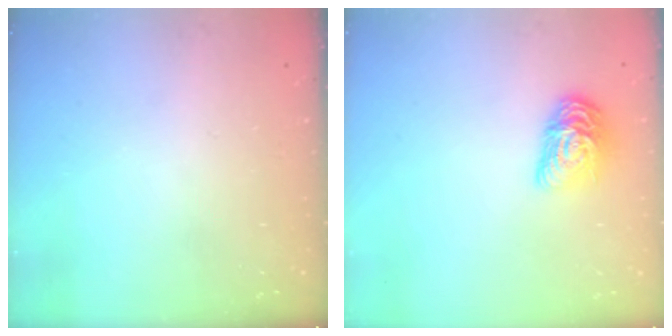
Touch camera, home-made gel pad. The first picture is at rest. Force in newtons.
{"total": 11.2, "press": 11.2, "slide": 0.4}